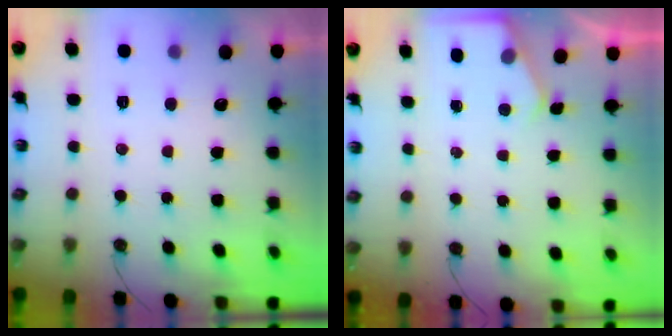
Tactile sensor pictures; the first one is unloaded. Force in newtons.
{"total": 3.4, "press": 3.4, "slide": 0.4}